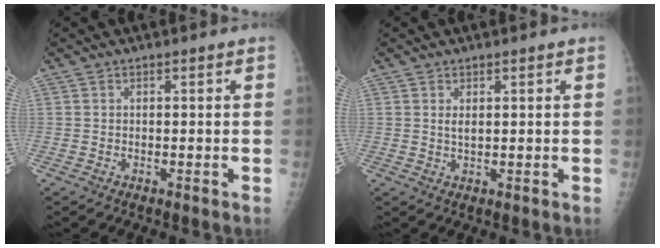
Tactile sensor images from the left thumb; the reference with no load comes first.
{"total": 1.5, "force": [0.7, 0.6, 1.2], "torque": [-0.020, -0.006, 0.016]}